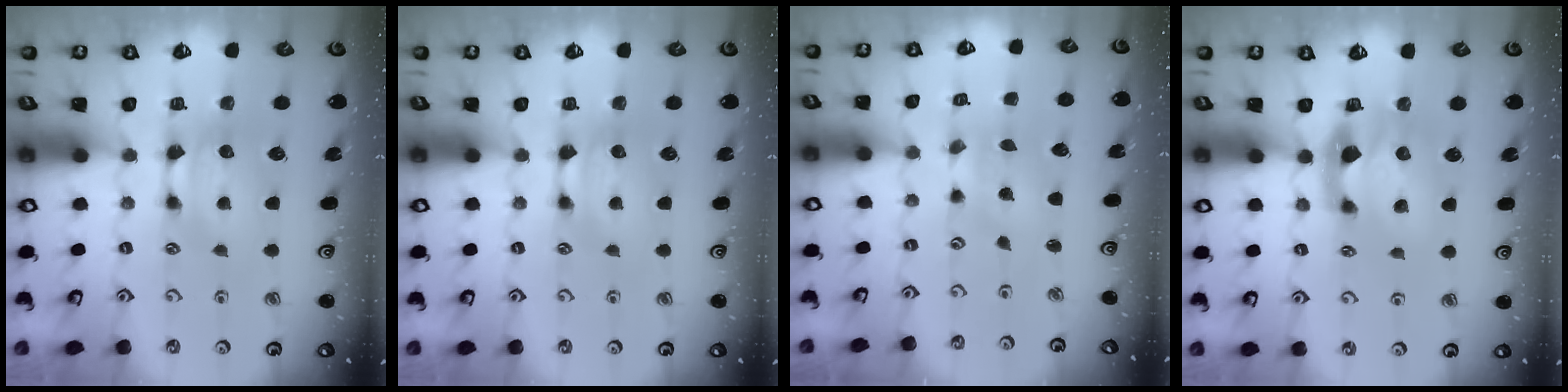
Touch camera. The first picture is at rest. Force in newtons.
{"total": 0.0}
{"total": 2.9, "press": 2.8, "slide": 1.0}
{"total": 2.8, "press": 2.5, "slide": 1.3}